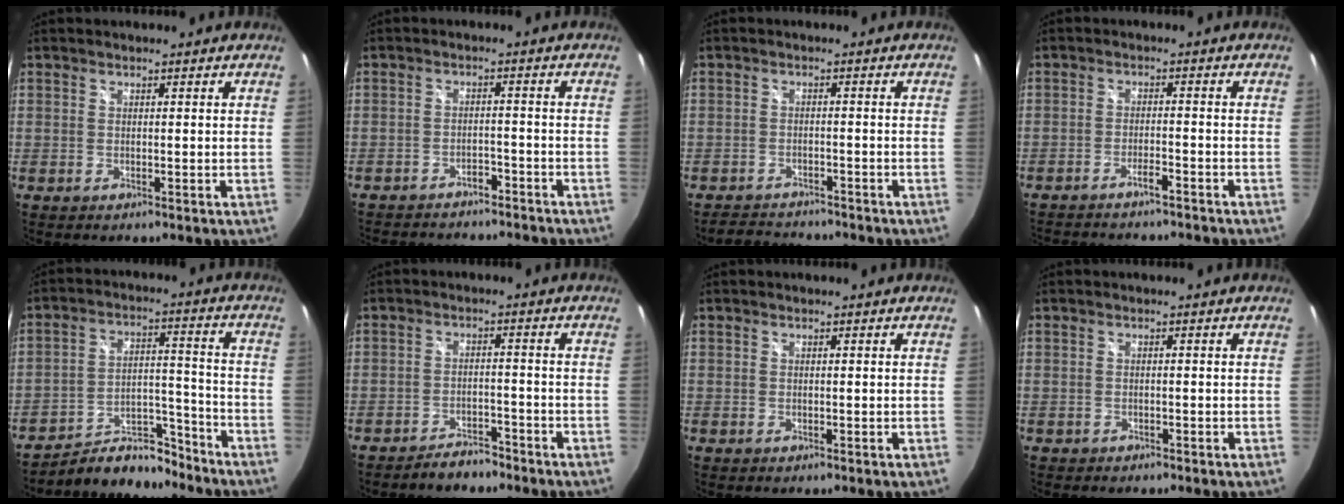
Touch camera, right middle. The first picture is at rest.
{"total": 11.9, "force": [-10.3, 4.2, 4.1], "torque": [-0.095, -0.002, -0.141]}
{"total": 5.0, "force": [-4.8, 1.2, 0.4], "torque": [-0.027, 0.007, -0.078]}
{"total": 9.3, "force": [-8.5, 1.5, 3.6], "torque": [-0.085, -0.007, -0.123]}
{"total": 12.5, "force": [-11.5, 4.0, 2.9], "torque": [-0.054, 0.031, -0.173]}
{"total": 5.0, "force": [-4.5, 1.7, 1.3], "torque": [-0.042, 0.007, -0.065]}
{"total": 0.0}
{"total": 1.0, "force": [-0.9, 0.5, 0.1], "torque": [-0.007, -0.001, -0.014]}